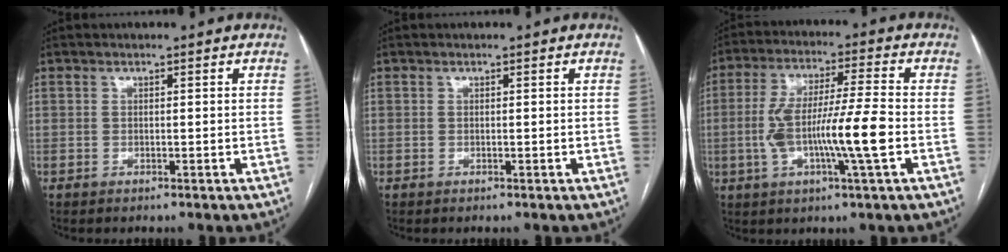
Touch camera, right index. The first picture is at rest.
{"total": 0.0}
{"total": 12.4, "force": [-2.4, 0.3, 12.1], "torque": [-0.234, 0.003, -0.048]}